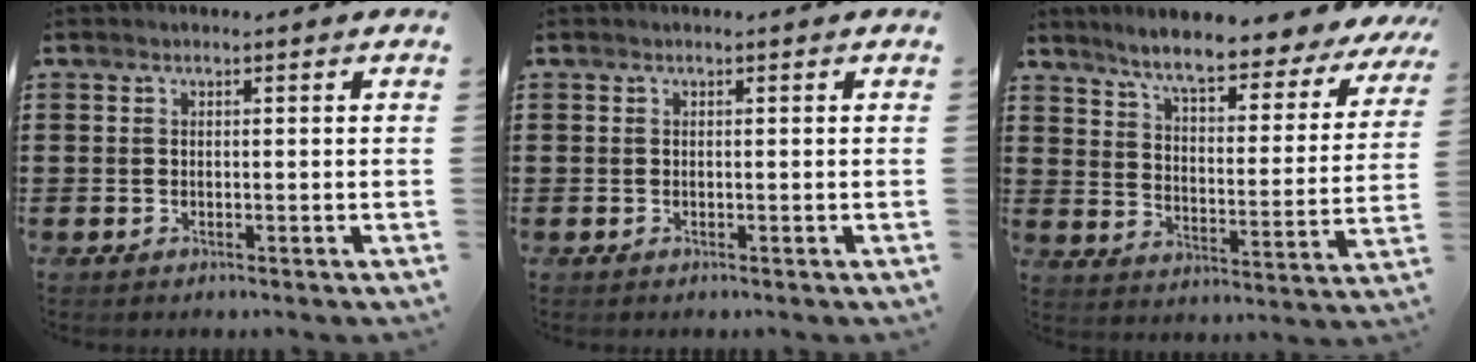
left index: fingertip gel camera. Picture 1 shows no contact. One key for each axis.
{"total": 0.0}
{"total": 7.5, "fx": 6.6, "fy": 0.3, "fz": 3.6, "tx": -0.089, "ty": -0.041, "tz": 0.108}